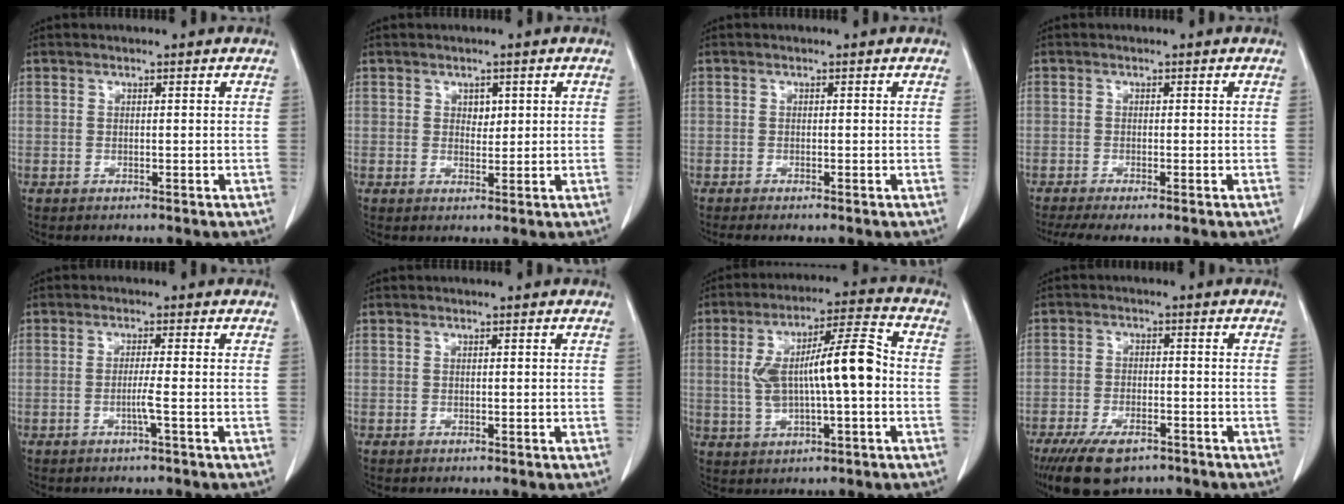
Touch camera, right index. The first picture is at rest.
{"total": 1.8, "force": [0.6, 1.2, 1.2], "torque": [-0.011, -0.003, 0.010]}
{"total": 1.6, "force": [-1.4, -0.1, 0.9], "torque": [-0.011, -0.001, -0.018]}
{"total": 4.3, "force": [-3.3, 0.3, 2.7], "torque": [-0.045, -0.010, -0.056]}
{"total": 2.1, "force": [-0.8, -0.8, 1.8], "torque": [-0.034, -0.002, -0.017]}
{"total": 0.0}
{"total": 12.5, "force": [-0.1, 2.4, 12.2], "torque": [-0.222, 0.026, -0.001]}
{"total": 9.4, "force": [-6.7, 3.7, 5.5], "torque": [-0.096, -0.011, -0.108]}